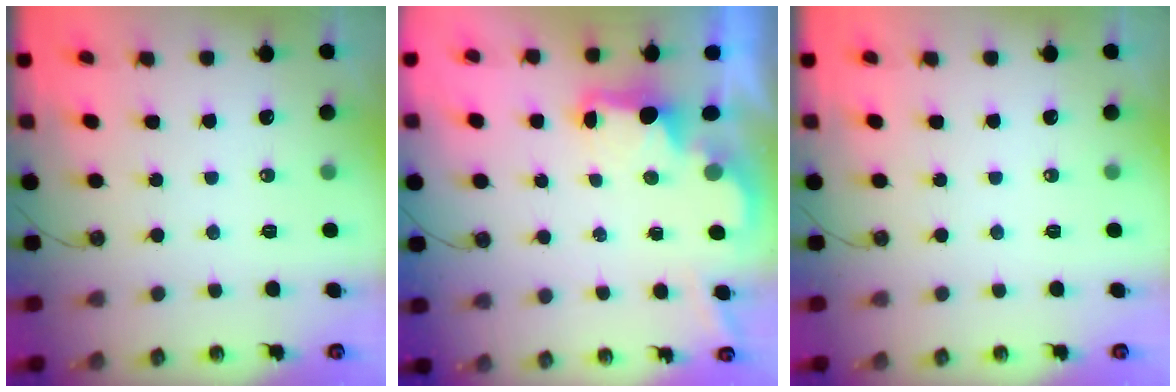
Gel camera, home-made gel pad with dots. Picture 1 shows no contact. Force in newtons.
{"total": 2.1, "press": 1.9, "slide": 0.8}
{"total": 0.0}